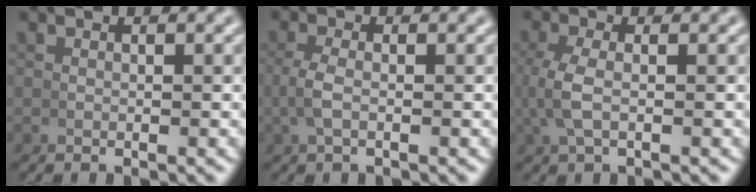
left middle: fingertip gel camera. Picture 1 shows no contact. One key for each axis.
{"total": 1.9, "fx": -0.2, "fy": 0.6, "fz": 1.8, "tx": -0.049, "ty": -0.002, "tz": -0.001}
{"total": 2.7, "fx": 0.0, "fy": 0.9, "fz": 2.5, "tx": -0.071, "ty": -0.002, "tz": 0.004}